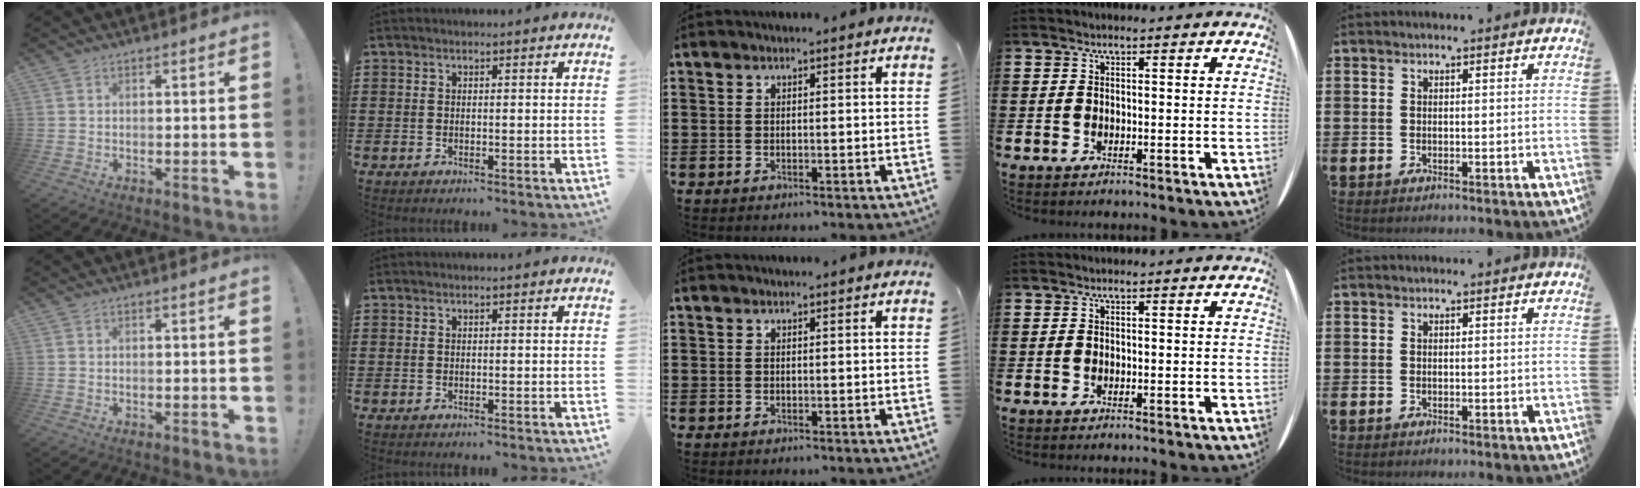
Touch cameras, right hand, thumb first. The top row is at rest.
{}